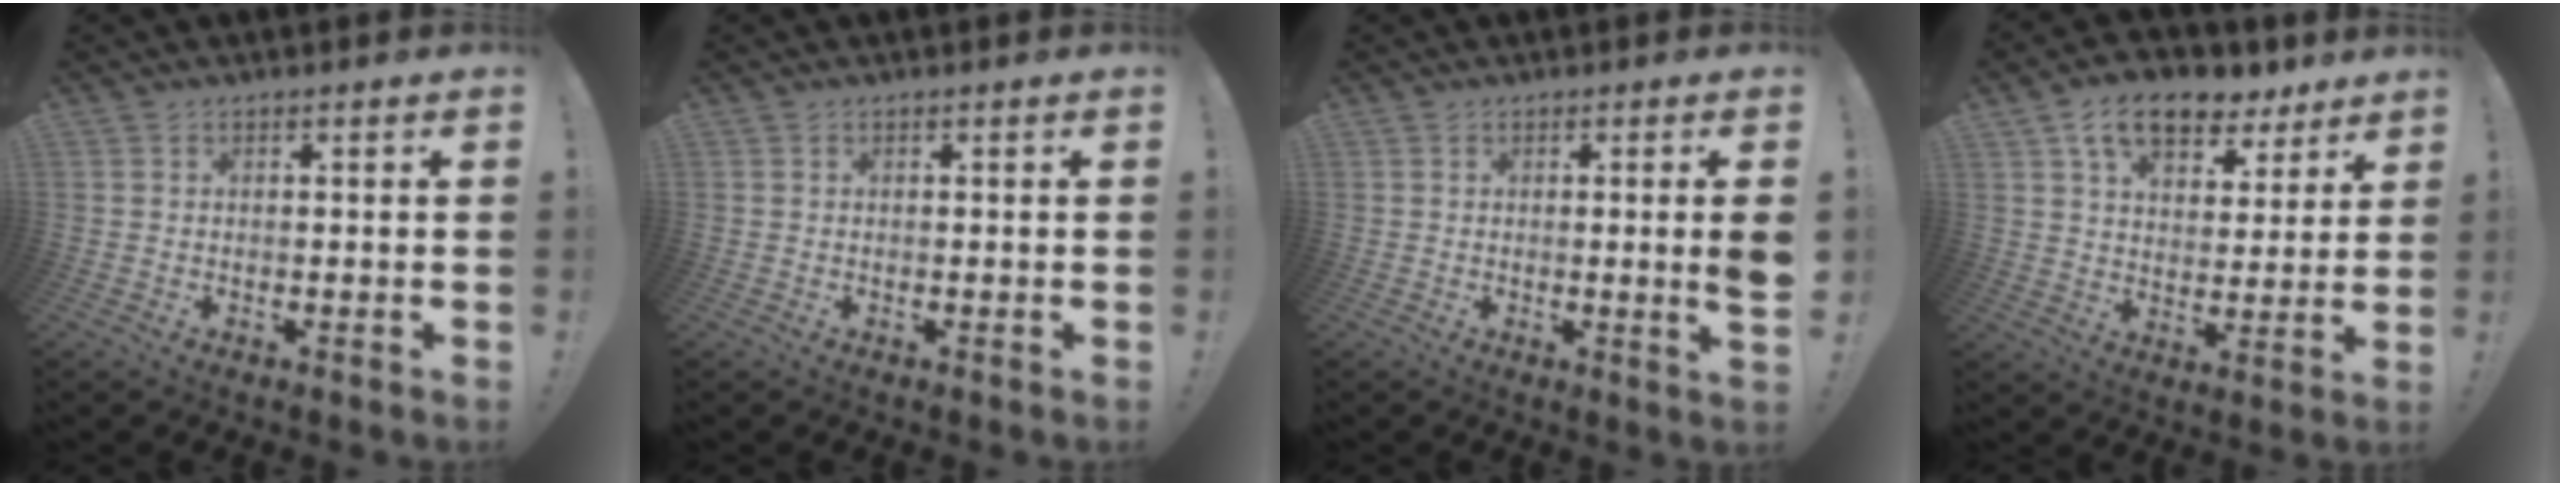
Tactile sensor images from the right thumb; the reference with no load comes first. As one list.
[{"total": 0.0}, {"total": 4.2, "force": [0.4, -0.5, 4.2], "torque": [-0.070, -0.009, 0.006]}, {"total": 13.3, "force": [8.2, 7.8, 7.1], "torque": [-0.113, -0.040, 0.150]}]